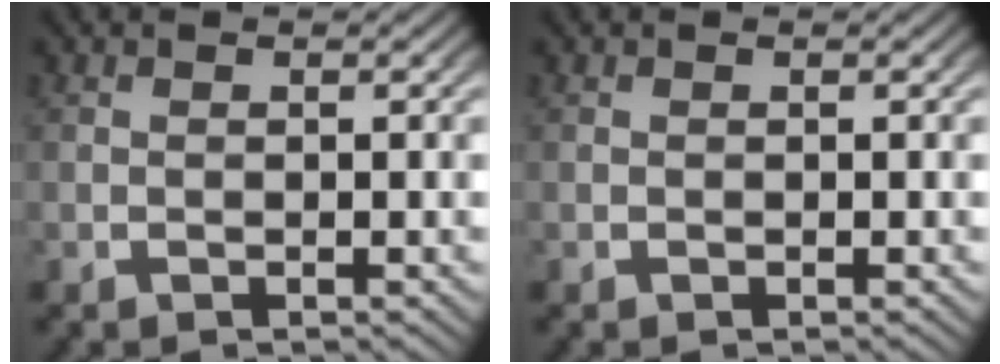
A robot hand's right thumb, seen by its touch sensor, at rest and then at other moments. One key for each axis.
{"total": 0.0}